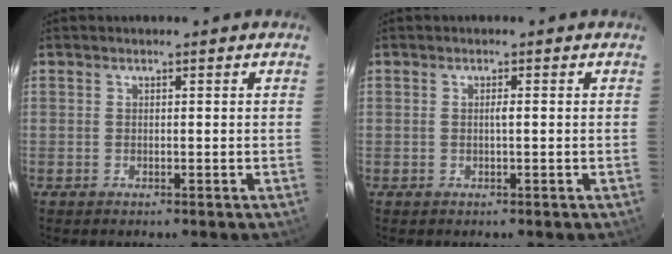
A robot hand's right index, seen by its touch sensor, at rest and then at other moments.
{"total": 0.8, "force": [0.0, 0.0, 0.8], "torque": [-0.017, 0.000, -0.002]}